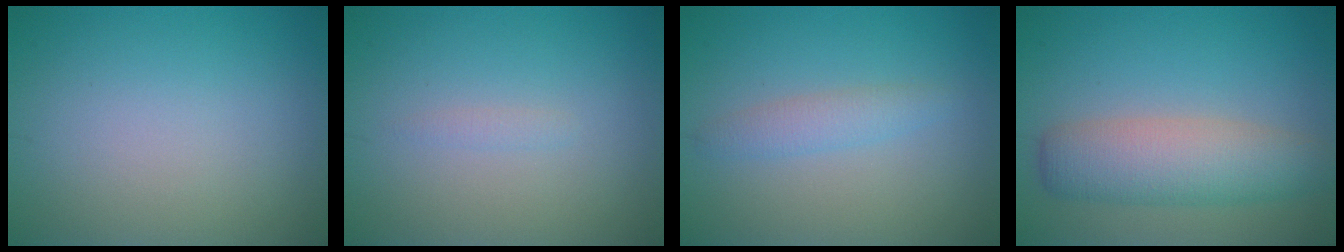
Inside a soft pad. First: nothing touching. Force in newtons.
{"total": 0.6, "press": 0.6, "slide": 0.1}
{"total": 1.8, "press": 1.8, "slide": 0.1}
{"total": 5.5, "press": 5.5, "slide": 0.2}